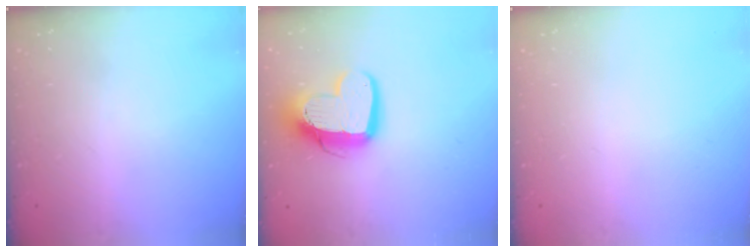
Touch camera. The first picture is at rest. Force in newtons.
{"total": 14.0, "press": 13.9, "slide": 1.7}
{"total": 0.0}